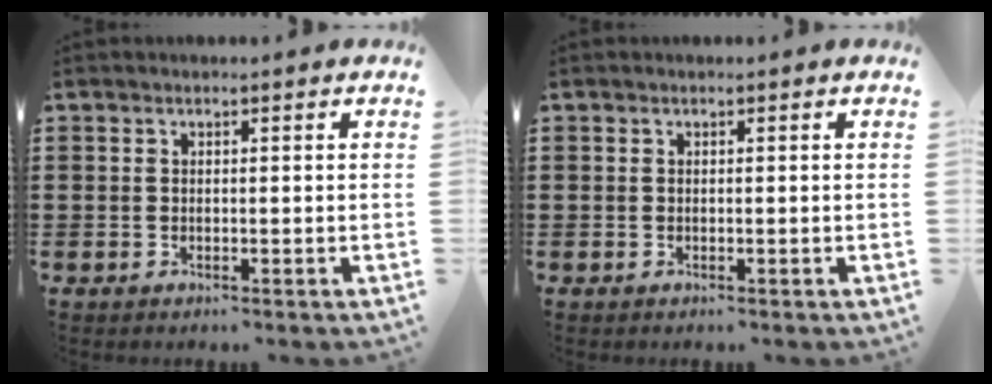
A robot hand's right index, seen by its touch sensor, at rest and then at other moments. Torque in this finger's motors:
{"motor_torque": [0.00, 0.00, 0.00, 0.00]}